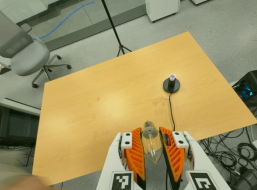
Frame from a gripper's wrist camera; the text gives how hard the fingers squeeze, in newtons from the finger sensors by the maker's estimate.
{"total": 21.5, "left": 23.6, "right": 19.4}